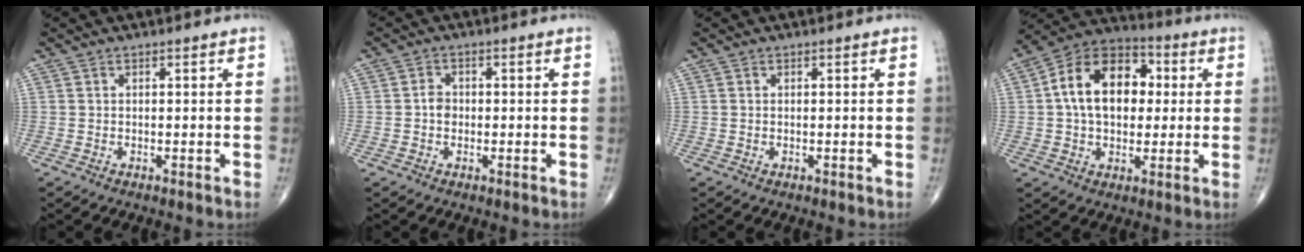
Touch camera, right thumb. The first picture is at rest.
{"total": 2.4, "force": [-0.3, 1.9, 1.3], "torque": [-0.013, 0.007, -0.009]}
{"total": 0.0}
{"total": 16.7, "force": [2.2, 11.2, 12.1], "torque": [-0.171, 0.023, 0.027]}